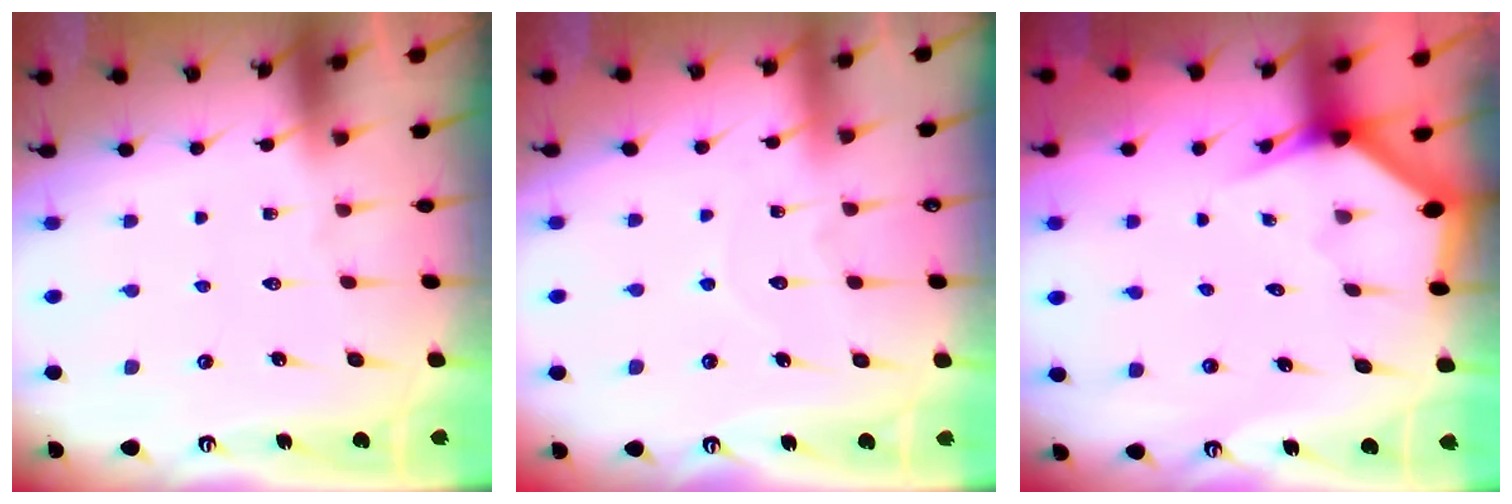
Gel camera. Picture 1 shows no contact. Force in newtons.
{"total": 5.3, "press": 5.3, "slide": 0.3}
{"total": 2.9, "press": 2.9, "slide": 0.1}